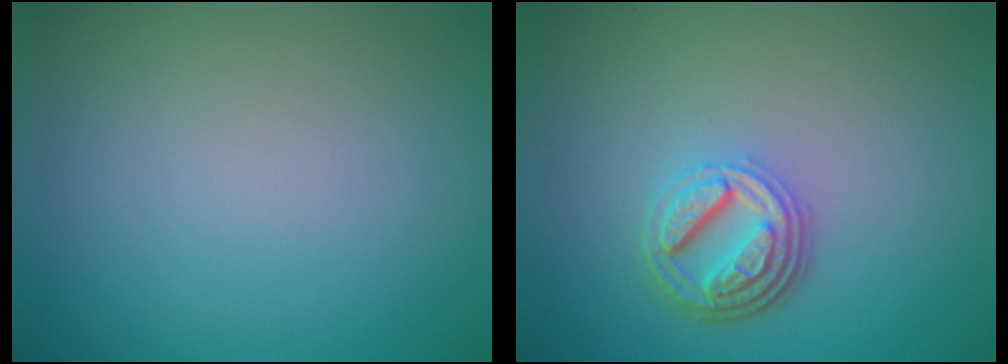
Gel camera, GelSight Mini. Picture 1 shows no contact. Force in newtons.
{"total": 4.5, "press": 3.4, "slide": 3.0}